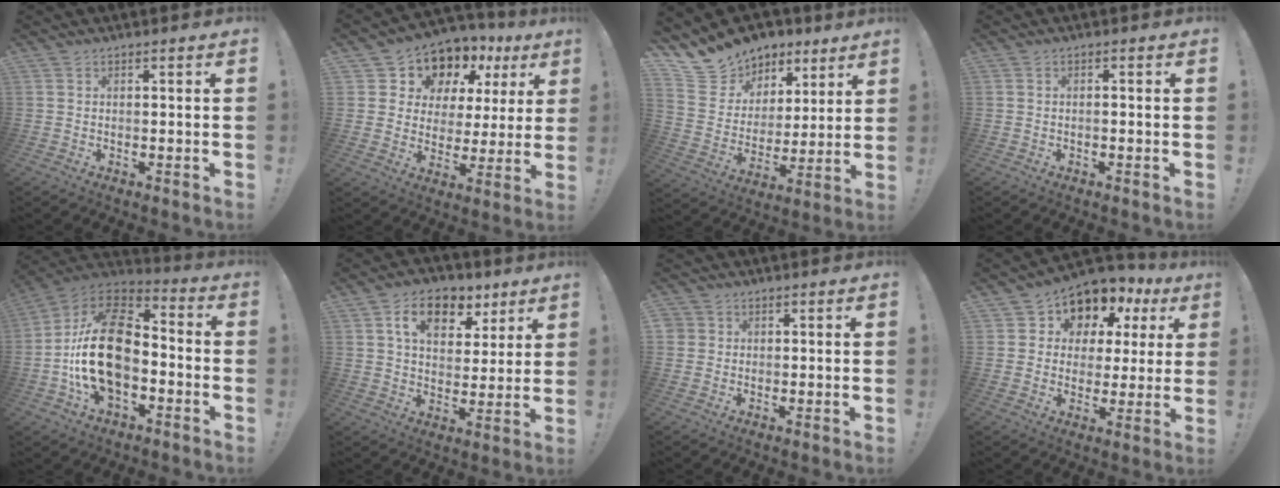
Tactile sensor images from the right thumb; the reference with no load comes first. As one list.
[{"total": 10.7, "force": [7.3, 7.3, 2.7], "torque": [-0.041, -0.069, 0.139]}, {"total": 12.6, "force": [9.6, 8.0, 1.5], "torque": [-0.037, -0.080, 0.189]}, {"total": 1.1, "force": [-0.8, -0.1, 0.7], "torque": [-0.019, 0.003, -0.014]}, {"total": 24.0, "force": [-3.5, 15.0, 18.4], "torque": [-0.350, 0.042, -0.047]}, {"total": 12.8, "force": [6.4, 8.3, 7.2], "torque": [-0.107, -0.019, 0.118]}, {"total": 2.1, "force": [0.5, 2.0, 0.2], "torque": [0.000, -0.001, 0.008]}, {"total": 7.9, "force": [4.4, 6.2, 2.0], "torque": [-0.031, -0.048, 0.084]}]